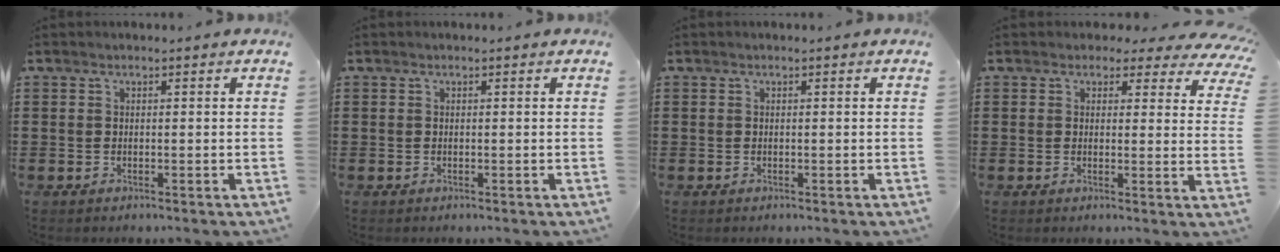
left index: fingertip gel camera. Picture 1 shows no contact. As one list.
[{"total": 0.0}, {"total": 0.0}, {"total": 2.8, "force": [2.1, 1.5, 1.1], "torque": [-0.025, -0.005, 0.035]}]